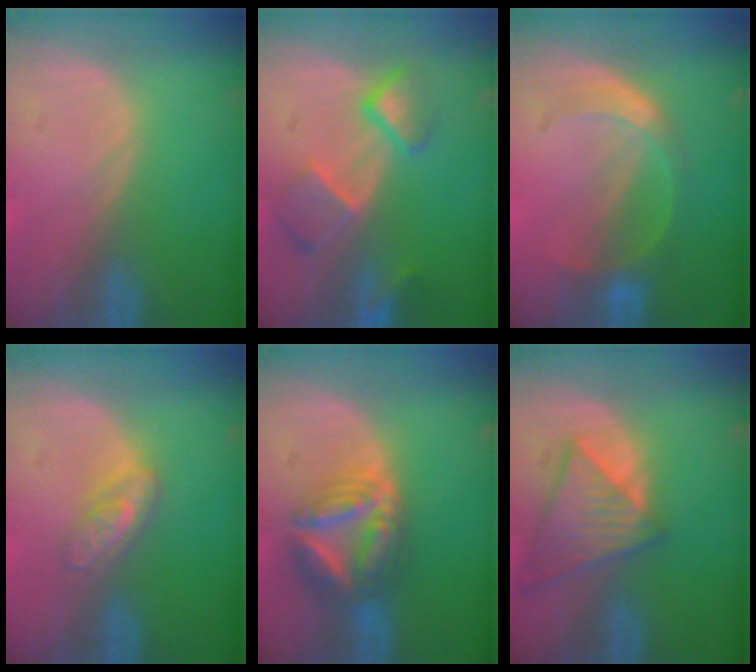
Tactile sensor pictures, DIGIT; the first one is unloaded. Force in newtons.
{"total": 7.6, "press": 6.7, "slide": 3.7}
{"total": 4.9, "press": 4.9, "slide": 0.3}
{"total": 4.7, "press": 4.2, "slide": 2.2}
{"total": 8.5, "press": 8.4, "slide": 0.8}
{"total": 8.0, "press": 7.2, "slide": 3.6}